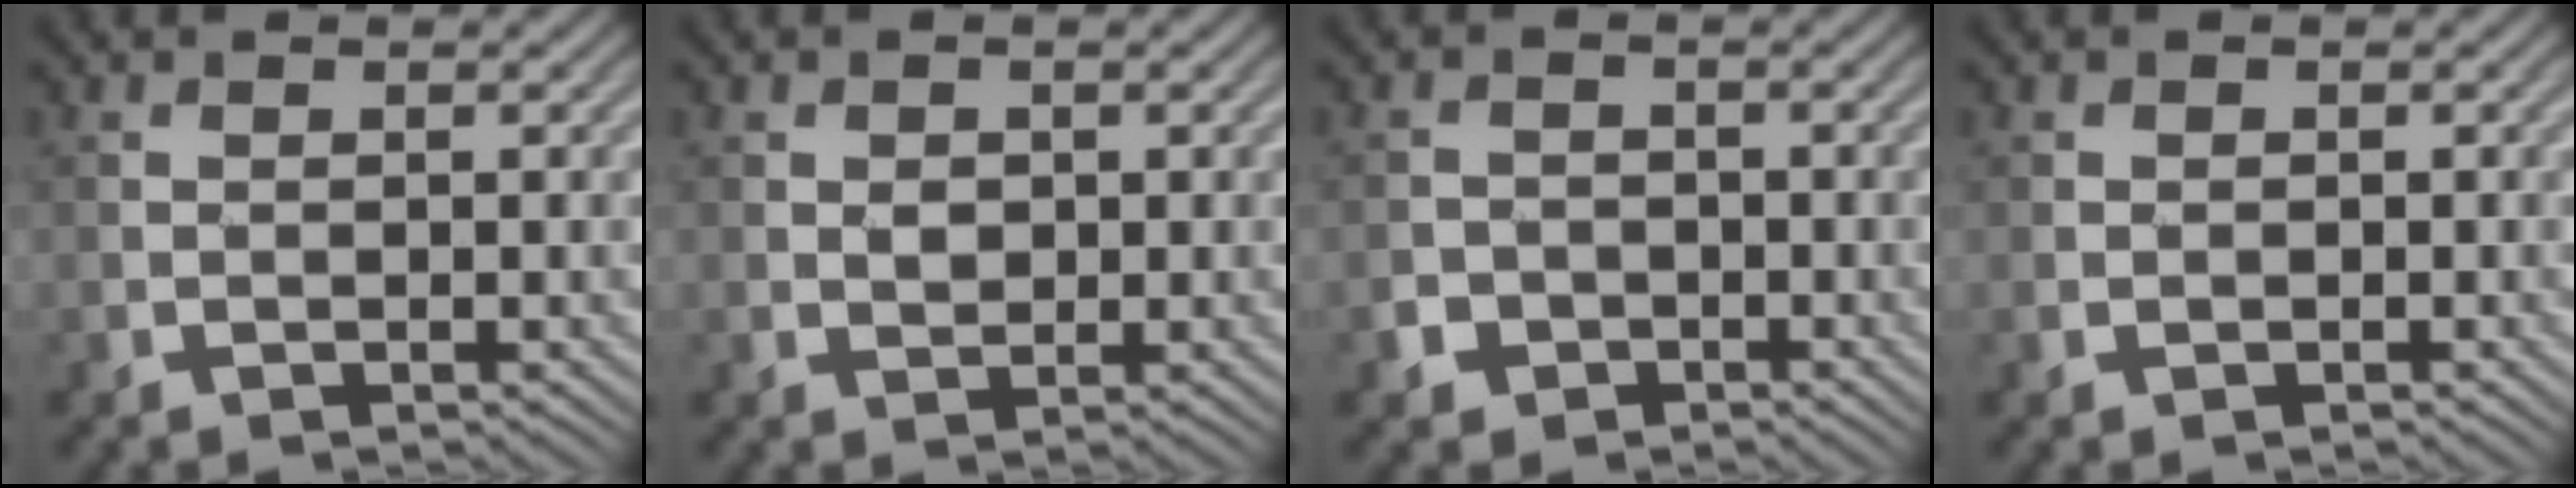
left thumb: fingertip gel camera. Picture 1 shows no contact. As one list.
[{"total": 1.3, "force": [0.3, 1.1, 0.7], "torque": [-0.016, -0.004, 0.006]}, {"total": 2.4, "force": [-1.4, 1.9, 0.5], "torque": [-0.002, -0.001, -0.029]}, {"total": 0.6, "force": [0.0, 0.6, 0.0], "torque": [0.004, -0.004, -0.002]}]